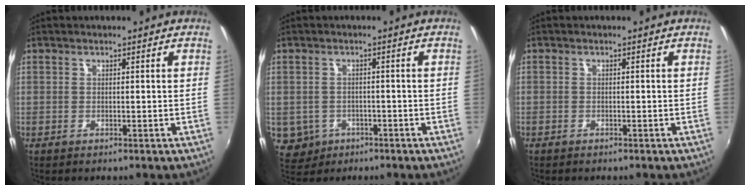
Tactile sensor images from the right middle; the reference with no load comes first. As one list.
[{"total": 5.1, "force": [-1.8, 4.6, 1.4], "torque": [-0.043, 0.000, -0.016]}, {"total": 0.9, "force": [-0.8, 0.4, 0.1], "torque": [-0.006, 0.003, -0.011]}]